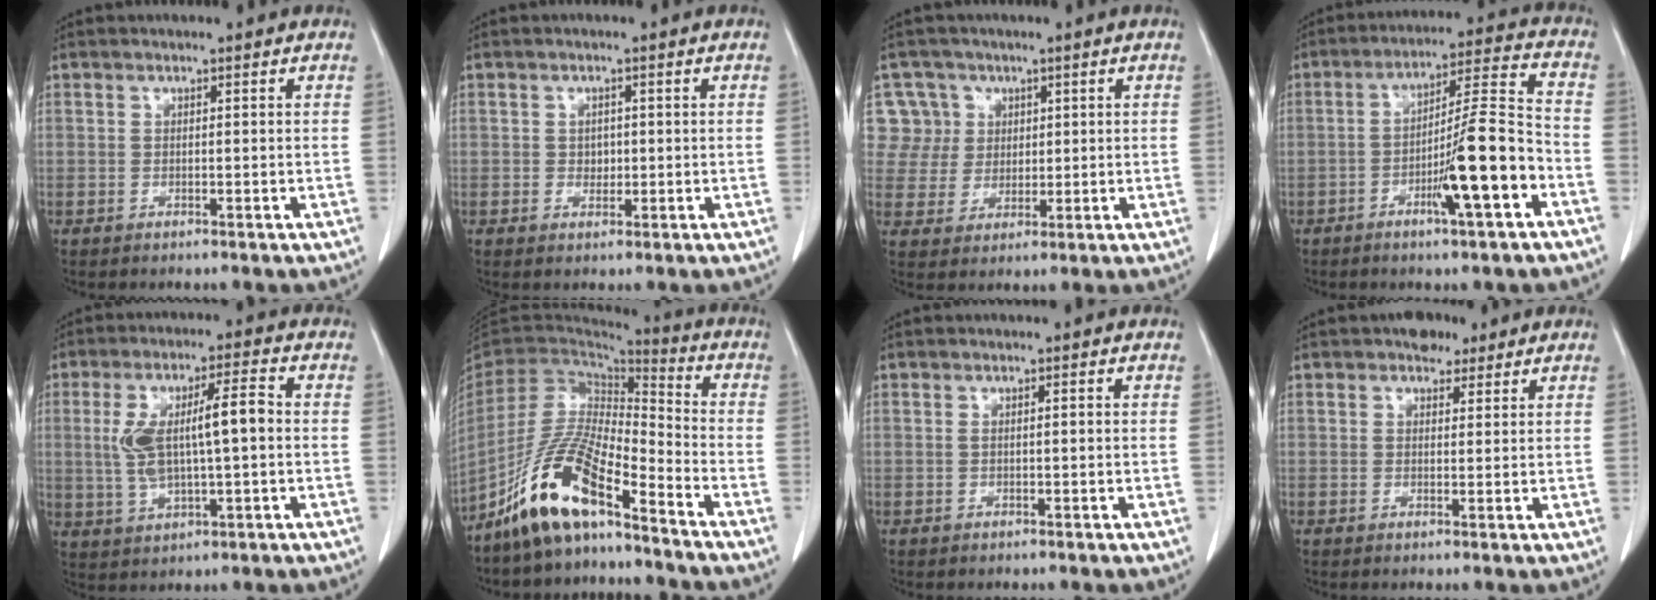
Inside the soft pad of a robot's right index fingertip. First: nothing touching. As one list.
[{"total": 1.6, "force": [0.0, 1.3, 0.9], "torque": [-0.014, 0.002, 0.003]}, {"total": 6.7, "force": [2.6, 6.2, -0.3], "torque": [0.016, 0.013, 0.057]}, {"total": 12.2, "force": [-4.7, 0.2, 11.2], "torque": [-0.184, 0.004, -0.076]}, {"total": 10.4, "force": [0.5, 2.6, 10.1], "torque": [-0.200, 0.023, 0.015]}, {"total": 13.4, "force": [-9.4, 2.8, 9.2], "torque": [-0.187, 0.000, -0.178]}, {"total": 0.8, "force": [0.1, 0.2, 0.8], "torque": [-0.016, 0.003, 0.004]}, {"total": 3.2, "force": [2.3, 1.9, 1.2], "torque": [-0.016, 0.008, 0.033]}]